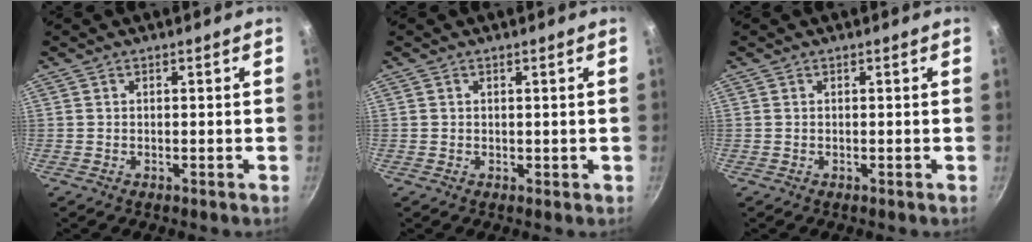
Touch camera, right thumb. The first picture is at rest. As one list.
[{"total": 0.7, "force": [0.3, 0.6, 0.1], "torque": [0.005, 0.003, 0.004]}, {"total": 0.0}]